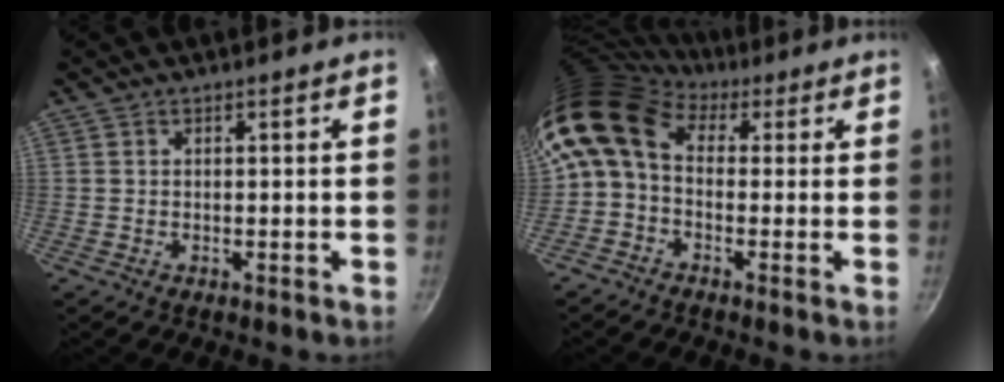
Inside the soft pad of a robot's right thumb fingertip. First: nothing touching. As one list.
[{"total": 10.4, "force": [1.3, 7.5, 7.1], "torque": [-0.137, 0.029, -0.001]}]